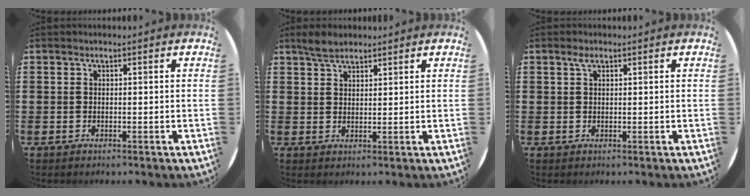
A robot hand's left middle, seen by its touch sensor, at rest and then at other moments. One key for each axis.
{"total": 3.1, "fx": 2.7, "fy": 1.1, "fz": 1.1, "tx": -0.018, "ty": 0.002, "tz": 0.050}
{"total": 1.2, "fx": 0.7, "fy": 0.5, "fz": 0.8, "tx": -0.010, "ty": 0.001, "tz": 0.009}